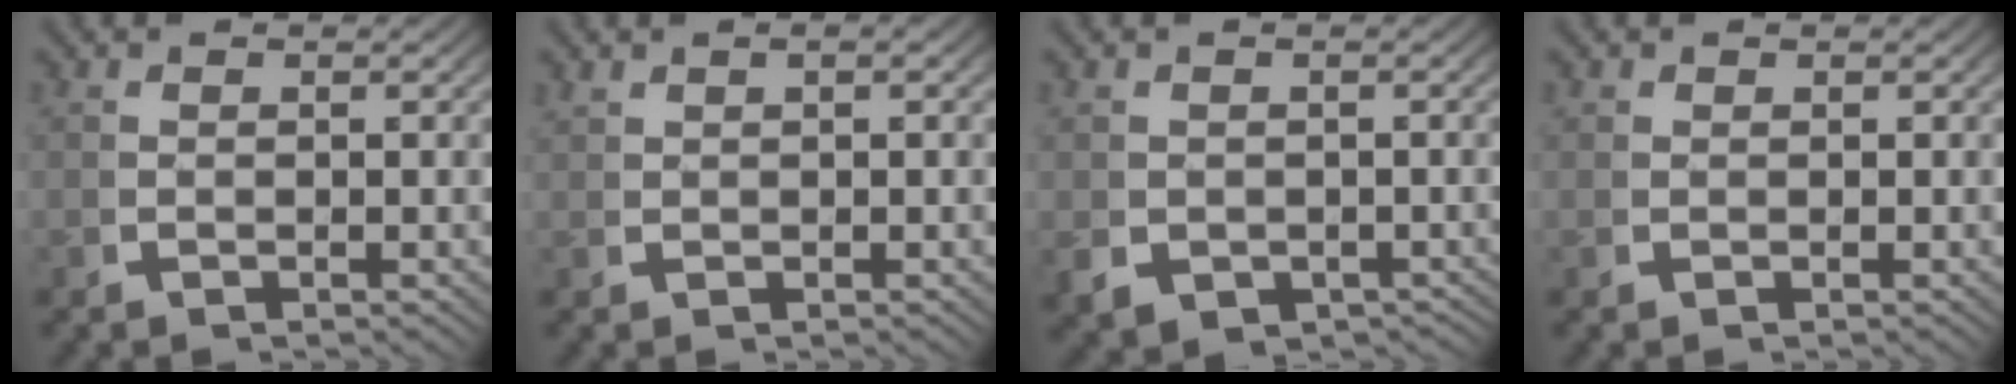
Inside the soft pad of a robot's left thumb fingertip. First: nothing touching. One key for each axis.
{"total": 0.8, "fx": 0.6, "fy": 0.2, "fz": 0.4, "tx": -0.007, "ty": 0.002, "tz": 0.016}
{"total": 4.3, "fx": -1.9, "fy": 3.3, "fz": 1.9, "tx": -0.044, "ty": -0.024, "tz": -0.019}
{"total": 0.6, "fx": 0.3, "fy": 0.5, "fz": 0.1, "tx": -0.004, "ty": -0.006, "tz": 0.009}